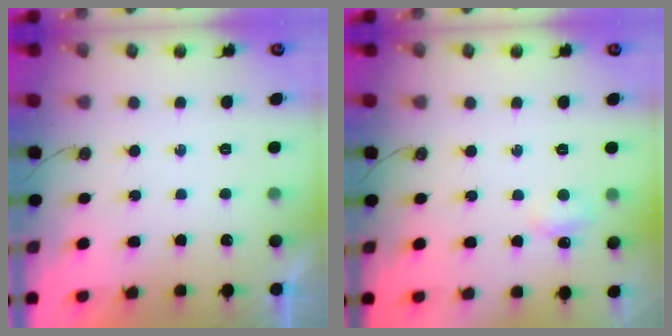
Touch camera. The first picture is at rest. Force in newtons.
{"total": 5.1, "press": 5.0, "slide": 1.0}